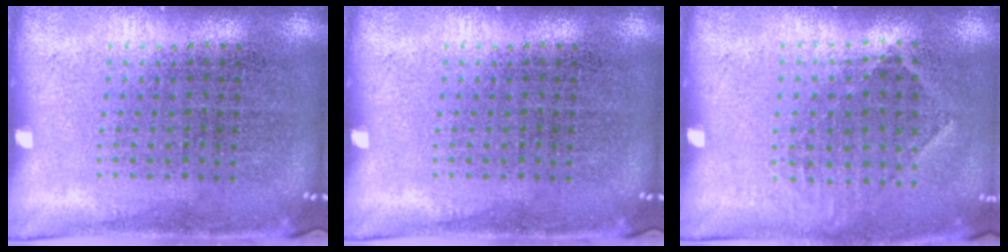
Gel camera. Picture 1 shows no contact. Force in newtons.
{"total": 0.0}
{"total": 0.9, "press": 0.7, "slide": 0.5}